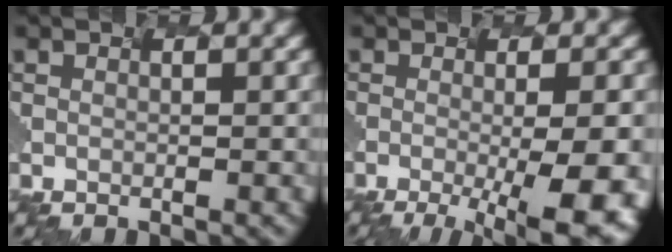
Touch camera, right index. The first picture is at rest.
{"total": 10.4, "force": [-3.0, 3.0, 9.5], "torque": [-0.094, -0.009, -0.024]}